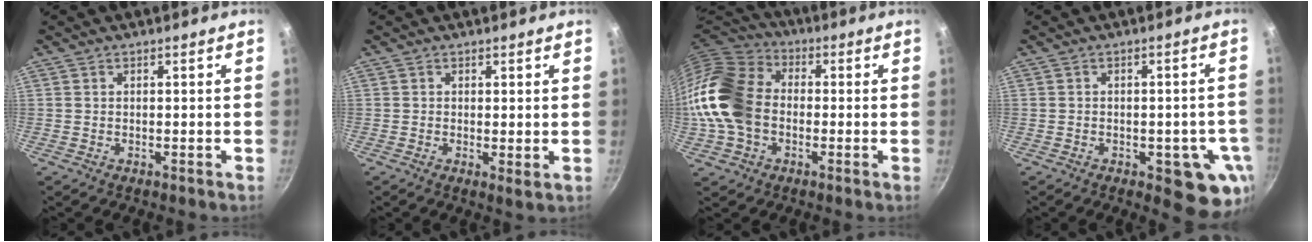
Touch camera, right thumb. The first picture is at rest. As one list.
[{"total": 1.7, "force": [0.4, 0.7, 1.5], "torque": [-0.025, -0.010, 0.004]}, {"total": 17.3, "force": [-1.8, 13.1, 11.2], "torque": [-0.208, 0.035, -0.047]}, {"total": 10.7, "force": [-3.6, 5.1, 8.7], "torque": [-0.051, 0.007, -0.043]}]